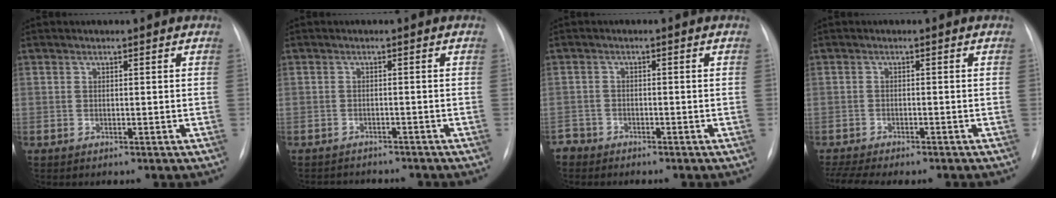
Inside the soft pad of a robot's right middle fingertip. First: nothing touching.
{"total": 5.7, "force": [-5.3, 1.6, 1.1], "torque": [-0.010, -0.001, -0.068]}
{"total": 2.3, "force": [-2.0, 1.0, -0.5], "torque": [0.008, 0.001, -0.038]}
{"total": 8.7, "force": [-7.5, 1.8, 4.0], "torque": [-0.063, 0.003, -0.109]}